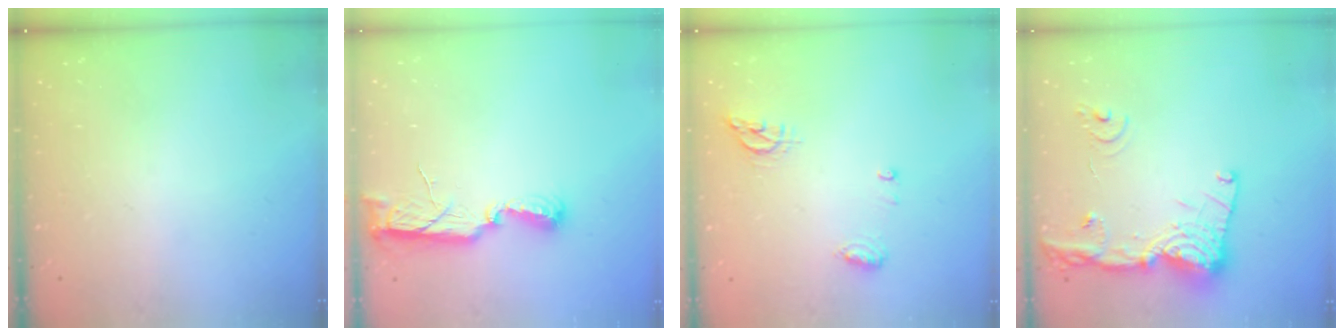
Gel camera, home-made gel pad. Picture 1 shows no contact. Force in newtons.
{"total": 7.5, "press": 7.5, "slide": 0.4}
{"total": 8.4, "press": 6.9, "slide": 4.9}
{"total": 16.7, "press": 16.6, "slide": 1.9}